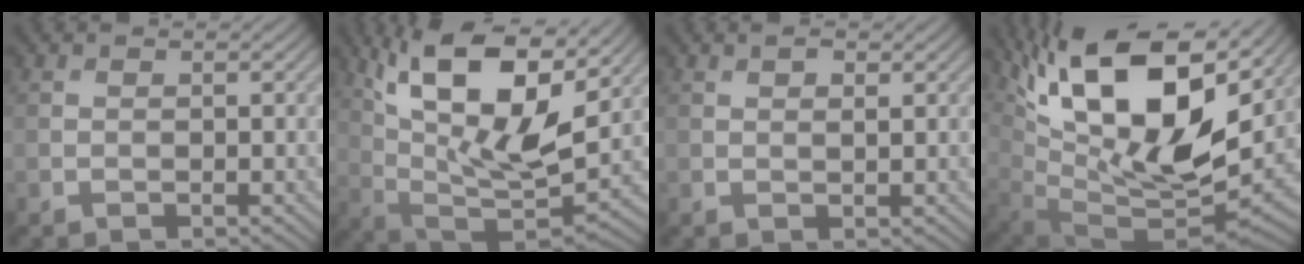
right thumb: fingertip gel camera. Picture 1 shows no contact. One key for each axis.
{"total": 18.7, "fx": 8.7, "fy": 7.1, "fz": 14.9, "tx": -0.281, "ty": 0.027, "tz": 0.149}
{"total": 1.7, "fx": 0.9, "fy": 0.7, "fz": 1.2, "tx": -0.017, "ty": -0.004, "tz": 0.017}
{"total": 19.1, "fx": 9.0, "fy": 8.4, "fz": 14.6, "tx": -0.292, "ty": 0.021, "tz": 0.154}